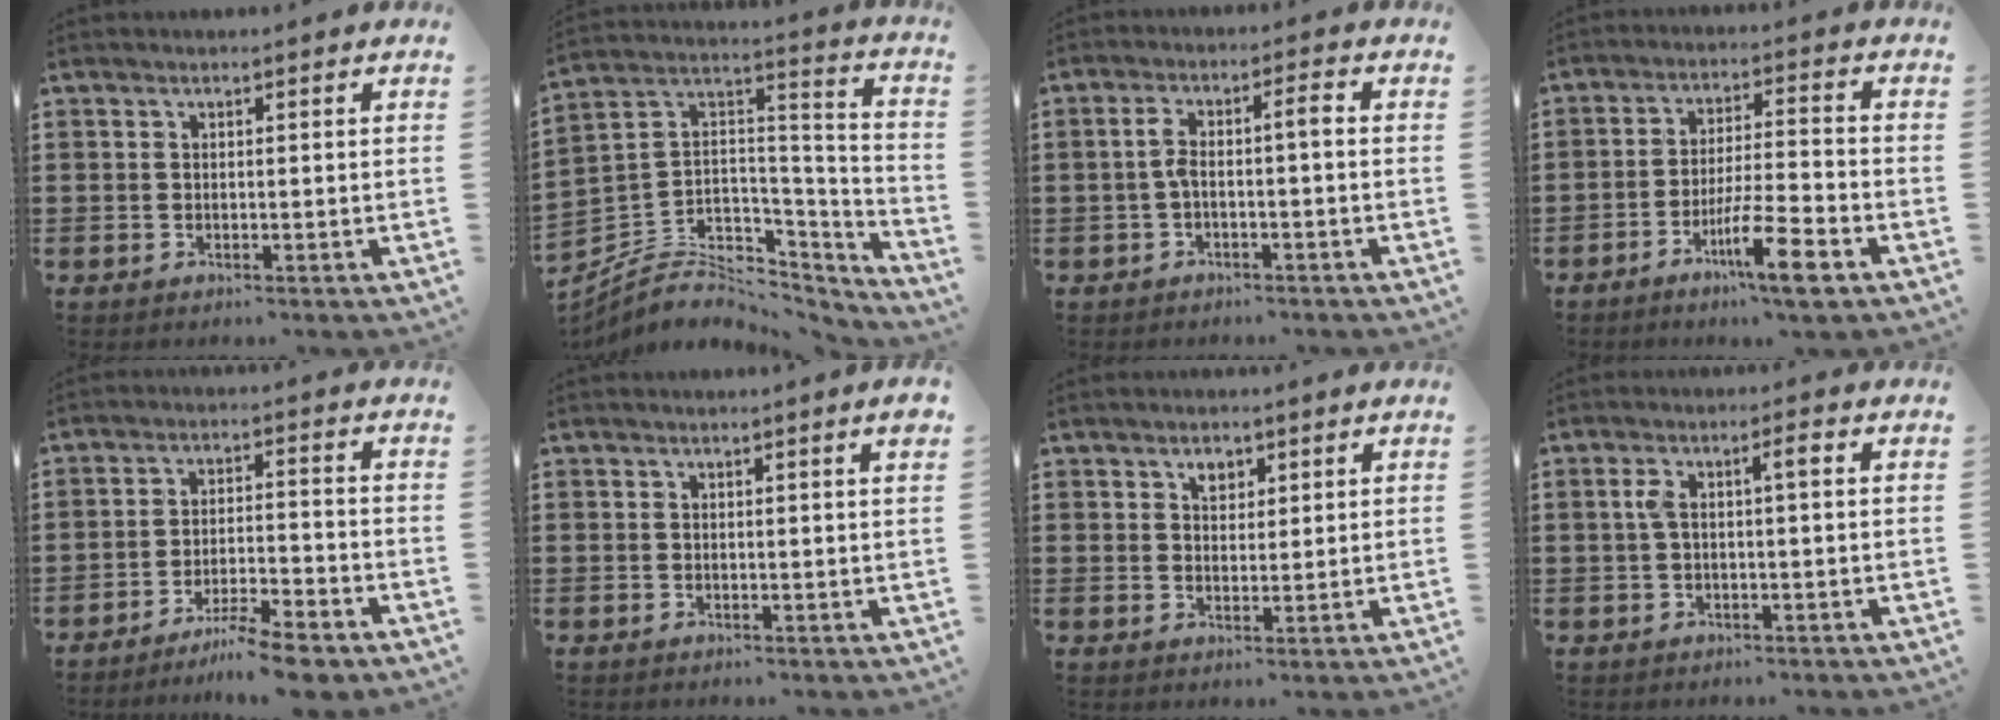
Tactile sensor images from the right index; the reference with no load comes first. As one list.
[{"total": 5.3, "force": [-2.7, 4.3, 1.6], "torque": [-0.051, -0.018, -0.049]}, {"total": 3.8, "force": [-0.7, 0.6, 3.7], "torque": [-0.075, 0.003, -0.020]}, {"total": 8.5, "force": [-4.7, 1.4, 7.0], "torque": [-0.131, 0.001, -0.084]}, {"total": 6.2, "force": [-5.6, 0.0, 2.8], "torque": [-0.055, -0.008, -0.105]}, {"total": 1.0, "force": [0.5, -0.2, 0.9], "torque": [-0.016, -0.001, 0.008]}, {"total": 2.4, "force": [1.4, 1.5, 1.2], "torque": [-0.020, 0.001, 0.025]}, {"total": 3.3, "force": [0.3, 0.6, 3.2], "torque": [-0.061, 0.006, 0.001]}]